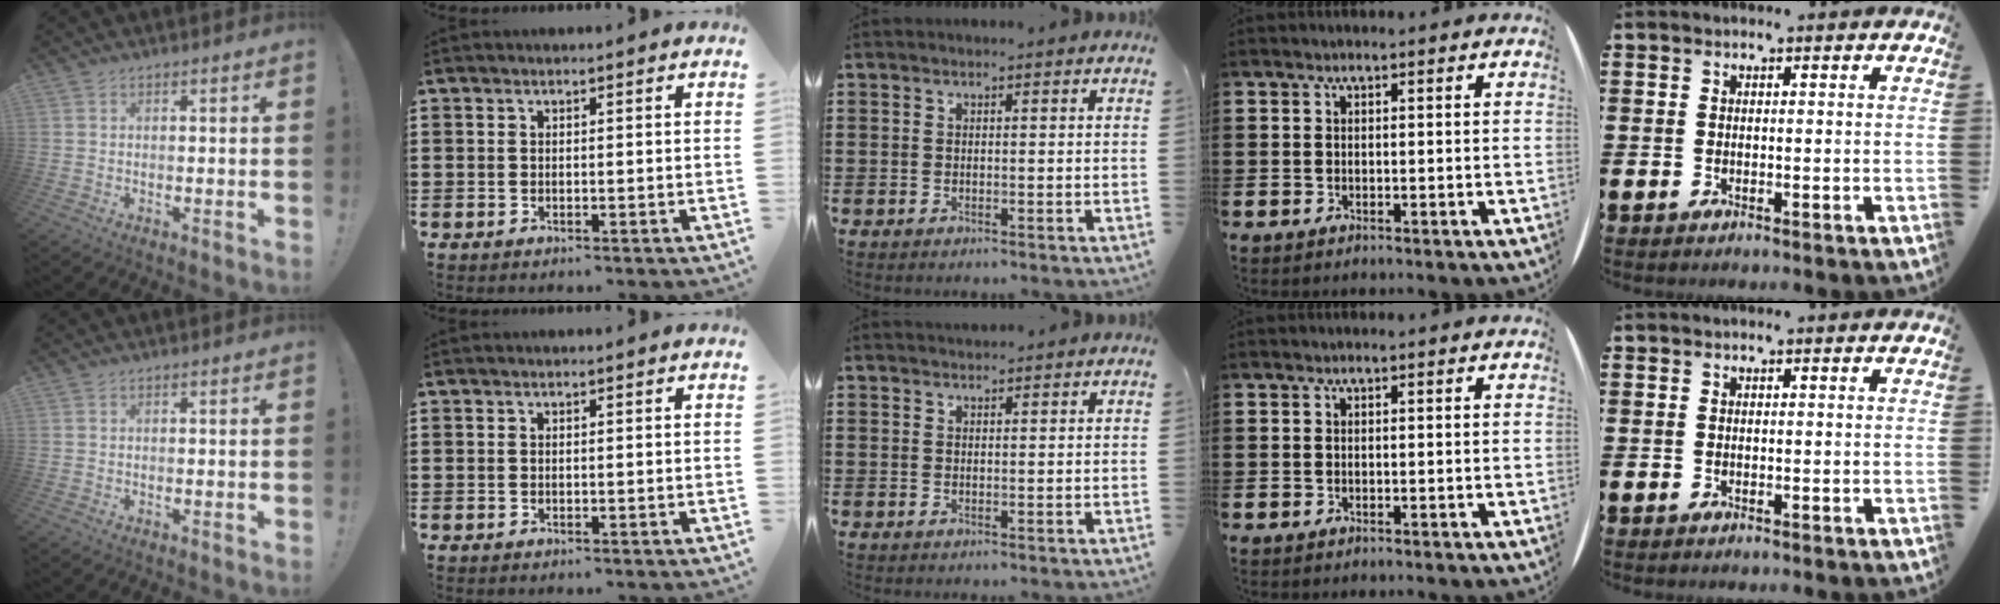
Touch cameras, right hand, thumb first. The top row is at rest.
{}